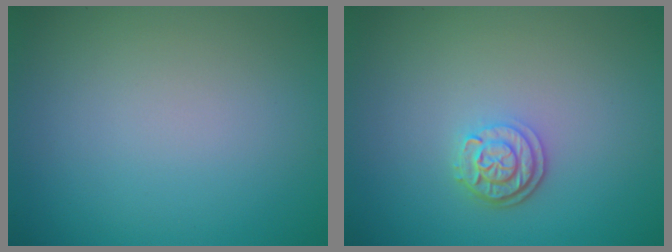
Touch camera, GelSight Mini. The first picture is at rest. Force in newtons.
{"total": 2.6, "press": 2.2, "slide": 1.4}